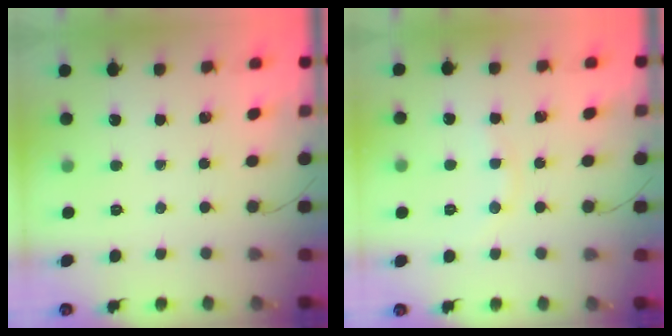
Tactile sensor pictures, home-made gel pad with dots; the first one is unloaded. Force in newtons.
{"total": 5.2, "press": 5.2, "slide": 0.7}